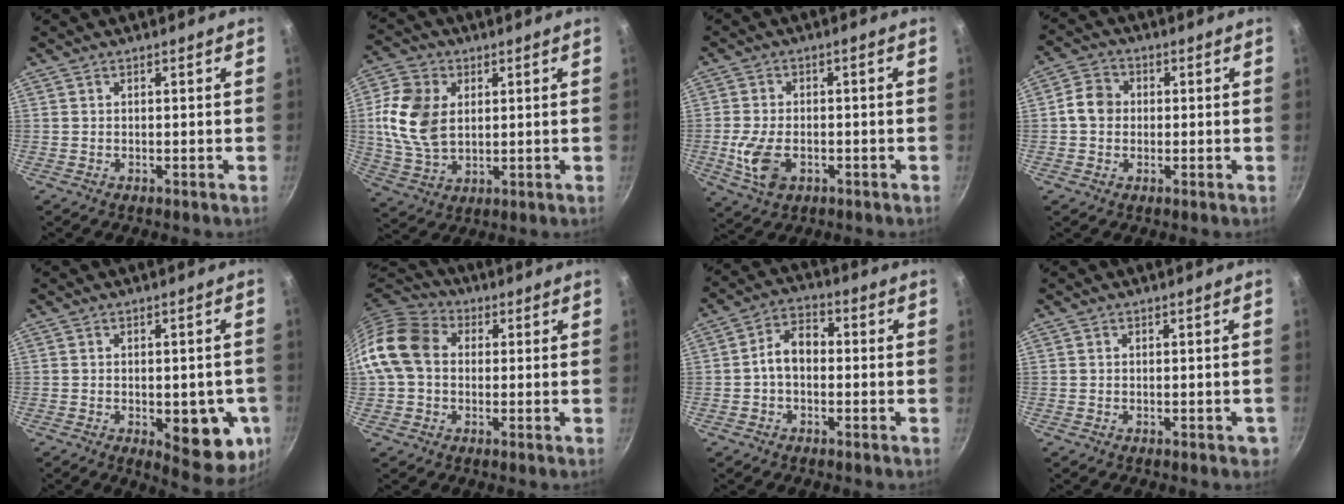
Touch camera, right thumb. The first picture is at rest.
{"total": 12.7, "force": [2.2, 8.8, 8.9], "torque": [-0.162, -0.010, 0.044]}
{"total": 7.3, "force": [-1.9, 4.0, 5.8], "torque": [-0.120, 0.000, -0.035]}
{"total": 5.4, "force": [0.0, 4.7, 2.7], "torque": [-0.027, 0.011, -0.014]}
{"total": 13.1, "force": [-3.2, 5.8, 11.2], "torque": [-0.093, -0.006, -0.034]}
{"total": 11.9, "force": [0.8, 9.3, 7.3], "torque": [-0.113, 0.025, -0.005]}
{"total": 6.6, "force": [-0.6, 4.5, 4.8], "torque": [-0.063, 0.029, -0.023]}
{"total": 1.8, "force": [-0.5, 1.2, 1.2], "torque": [-0.003, 0.007, -0.004]}